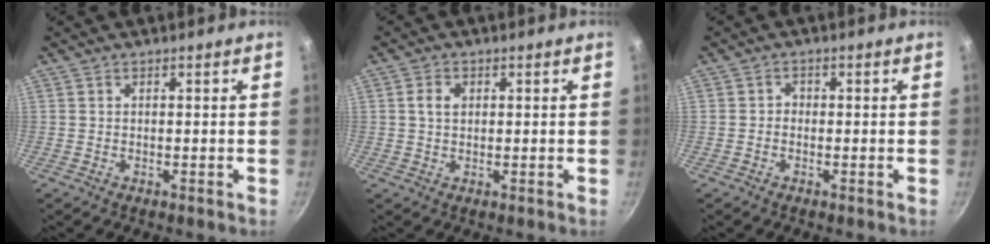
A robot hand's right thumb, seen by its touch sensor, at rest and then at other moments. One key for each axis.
{"total": 1.8, "fx": 0.3, "fy": 1.5, "fz": 0.9, "tx": -0.010, "ty": 0.005, "tz": 0.003}
{"total": 1.2, "fx": -0.5, "fy": 1.0, "fz": 0.5, "tx": -0.005, "ty": 0.005, "tz": -0.013}